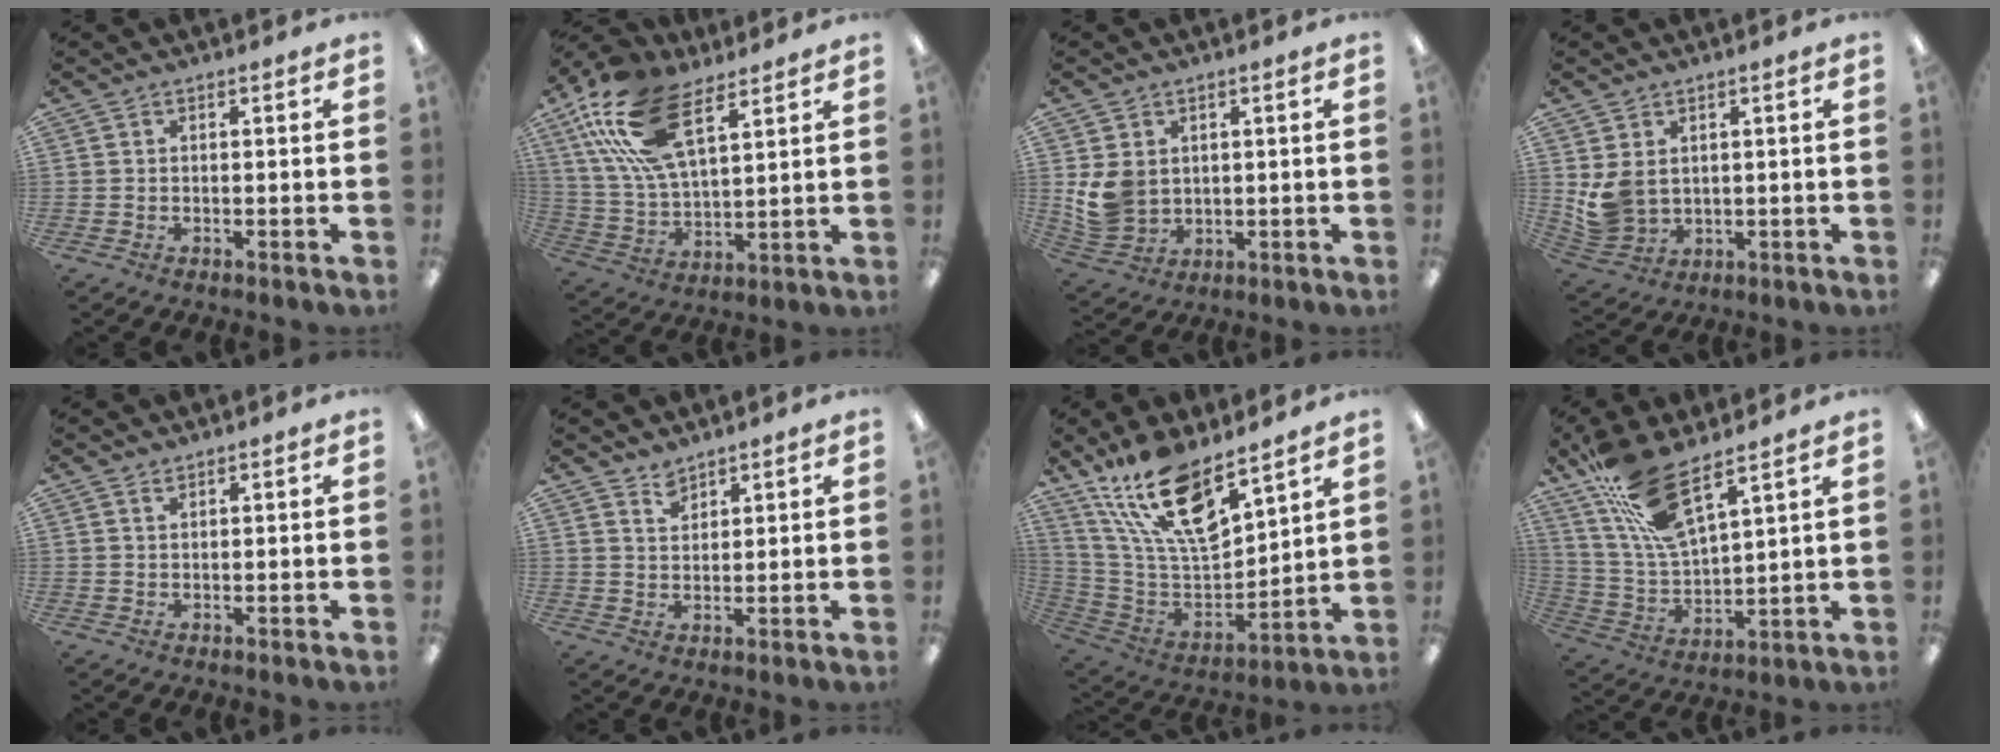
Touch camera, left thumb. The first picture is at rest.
{"total": 19.8, "force": [11.2, 9.1, 13.6], "torque": [-0.296, -0.029, 0.196]}
{"total": 7.6, "force": [1.6, 6.3, 3.9], "torque": [-0.096, 0.002, 0.033]}
{"total": 6.0, "force": [2.1, 4.6, 3.3], "torque": [-0.080, -0.010, 0.041]}
{"total": 1.0, "force": [0.9, 0.2, 0.3], "torque": [-0.007, 0.000, 0.017]}
{"total": 3.3, "force": [3.0, 1.4, 0.5], "torque": [-0.008, -0.015, 0.056]}
{"total": 20.0, "force": [14.1, 7.0, 12.4], "torque": [-0.238, -0.089, 0.248]}
{"total": 15.0, "force": [10.9, 3.9, 9.4], "torque": [-0.208, -0.054, 0.195]}